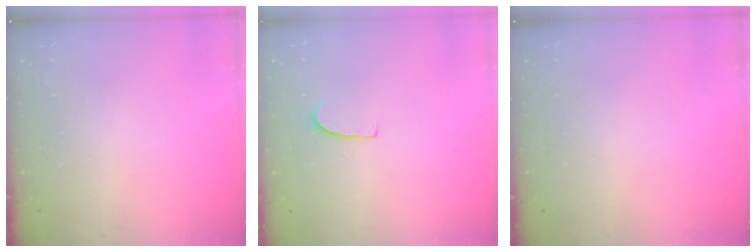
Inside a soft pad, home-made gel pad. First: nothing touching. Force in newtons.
{"total": 5.7, "press": 5.7, "slide": 0.3}
{"total": 0.0}